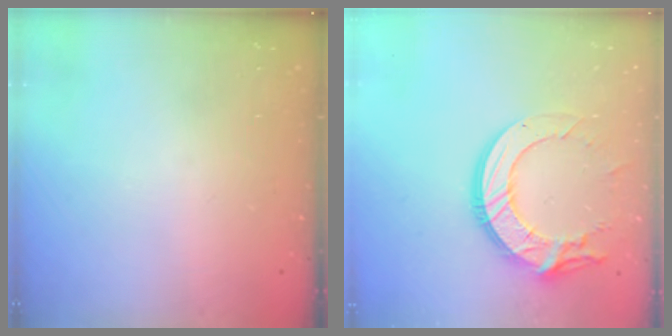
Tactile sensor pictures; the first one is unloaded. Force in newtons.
{"total": 14.7, "press": 14.6, "slide": 1.4}